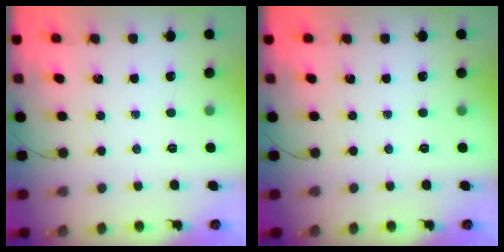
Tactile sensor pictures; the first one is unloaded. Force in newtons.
{"total": 0.0}